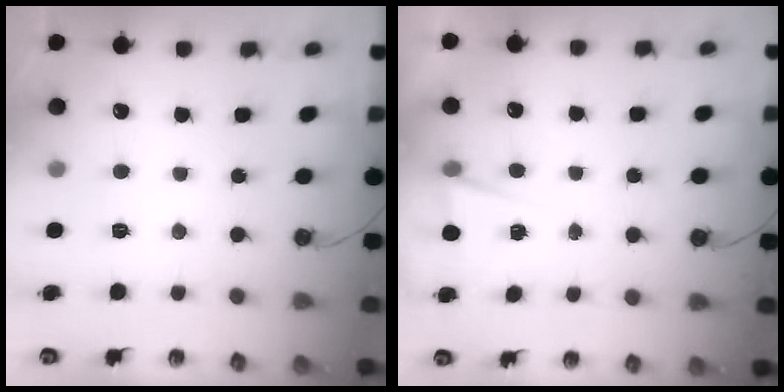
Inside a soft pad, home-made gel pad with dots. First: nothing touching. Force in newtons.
{"total": 4.9, "press": 2.4, "slide": 4.3}